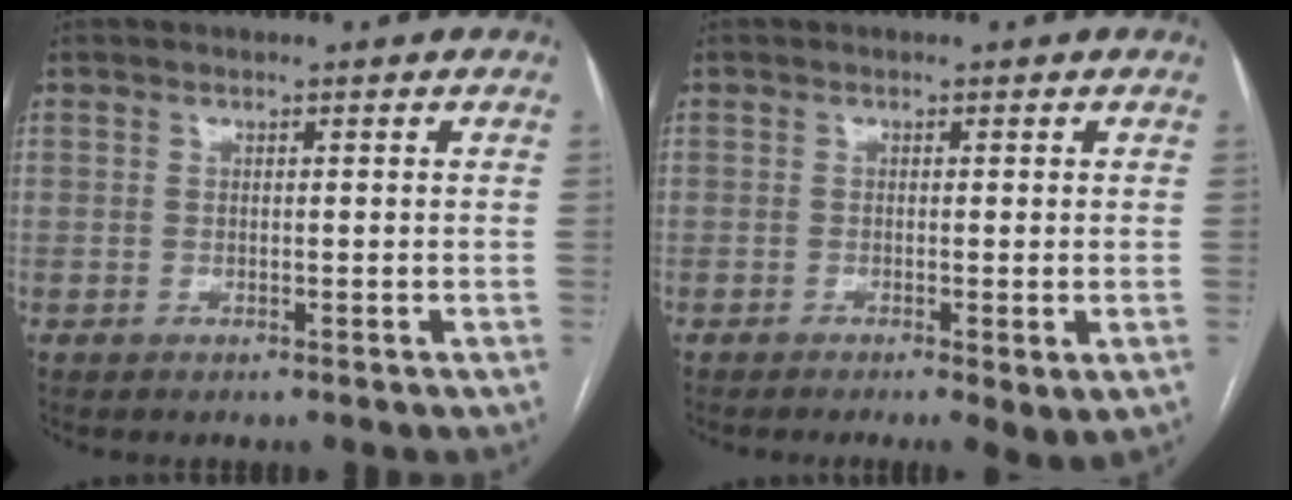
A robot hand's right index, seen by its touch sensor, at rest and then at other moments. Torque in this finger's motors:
{"motor_torque": [0.14, -0.25, 0.12, 0.03]}